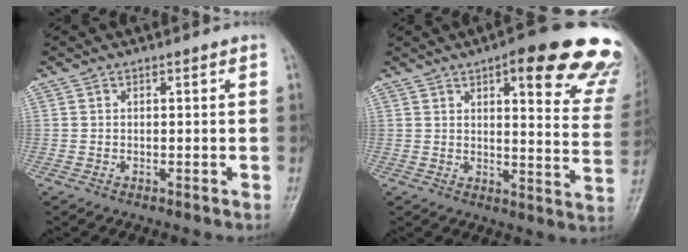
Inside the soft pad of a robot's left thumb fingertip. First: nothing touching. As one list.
[{"total": 21.7, "force": [13.6, 5.7, 16.0], "torque": [-0.159, -0.050, 0.153]}]